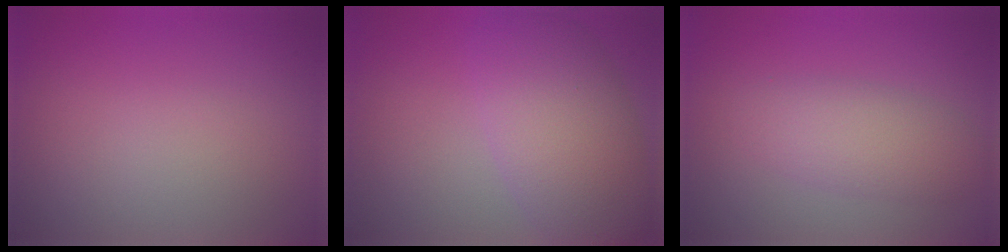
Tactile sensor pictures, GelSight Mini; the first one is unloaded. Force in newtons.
{"total": 7.4, "press": 7.4, "slide": 0.3}
{"total": 3.6, "press": 3.6, "slide": 0.1}